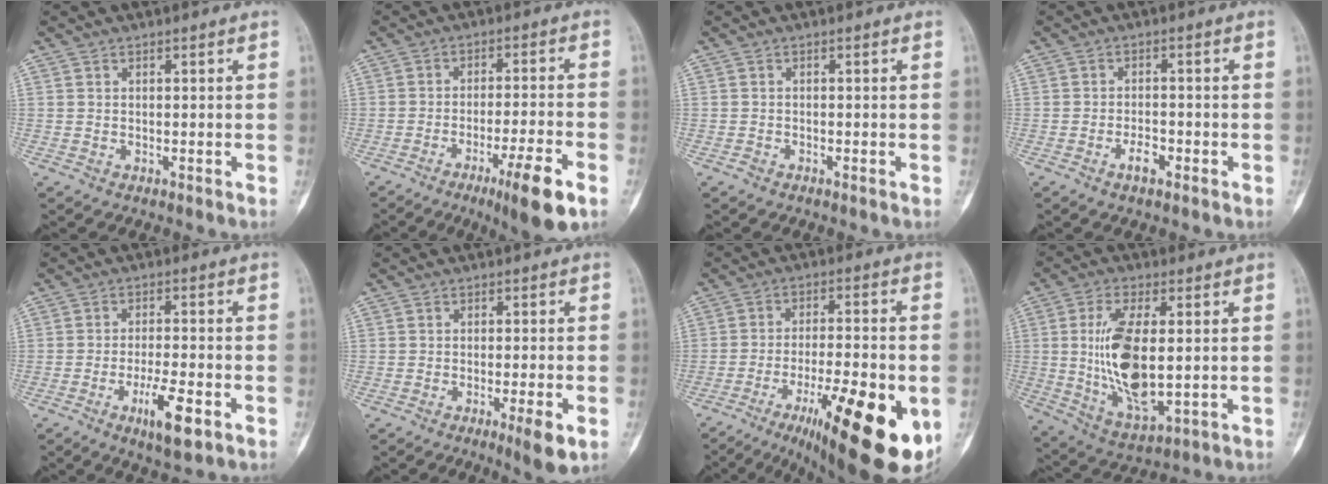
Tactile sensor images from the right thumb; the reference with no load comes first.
{"total": 10.6, "force": [-5.5, 1.0, 8.9], "torque": [-0.145, 0.012, -0.085]}
{"total": 0.6, "force": [-0.5, 0.3, 0.3], "torque": [-0.004, 0.001, -0.010]}
{"total": 3.2, "force": [-1.7, 1.4, 2.3], "torque": [-0.036, 0.009, -0.030]}
{"total": 8.0, "force": [-3.6, 2.1, 6.8], "torque": [-0.117, 0.008, -0.057]}
{"total": 5.7, "force": [-2.4, 0.7, 5.2], "torque": [-0.081, -0.004, -0.035]}
{"total": 22.8, "force": [-8.6, 6.4, 20.1], "torque": [-0.248, 0.008, -0.117]}
{"total": 15.2, "force": [0.6, 6.4, 13.7], "torque": [-0.265, -0.017, 0.023]}